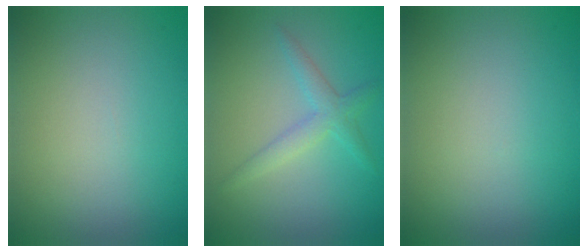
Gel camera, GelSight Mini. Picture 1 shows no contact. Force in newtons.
{"total": 2.2, "press": 2.2, "slide": 0.1}
{"total": 0.0}